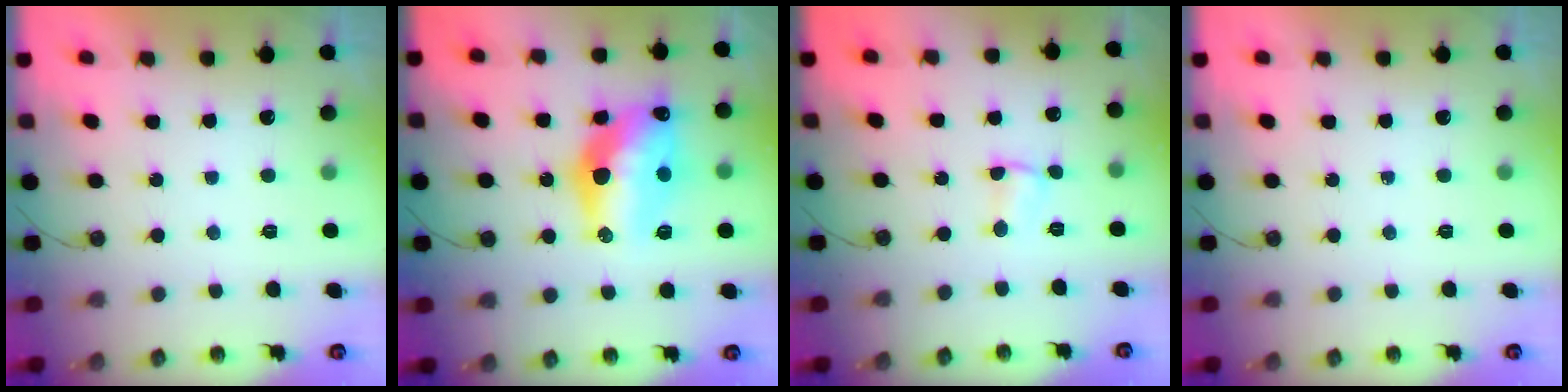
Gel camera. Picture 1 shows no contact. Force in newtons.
{"total": 16.3, "press": 16.3, "slide": 1.4}
{"total": 2.9, "press": 0.9, "slide": 2.7}
{"total": 0.0}